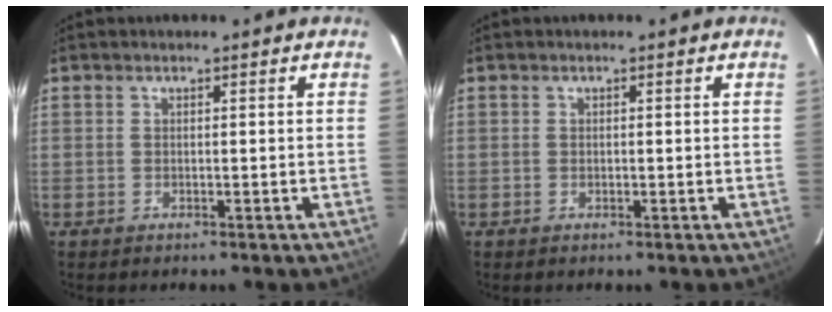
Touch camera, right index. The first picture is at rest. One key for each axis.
{"total": 0.0}